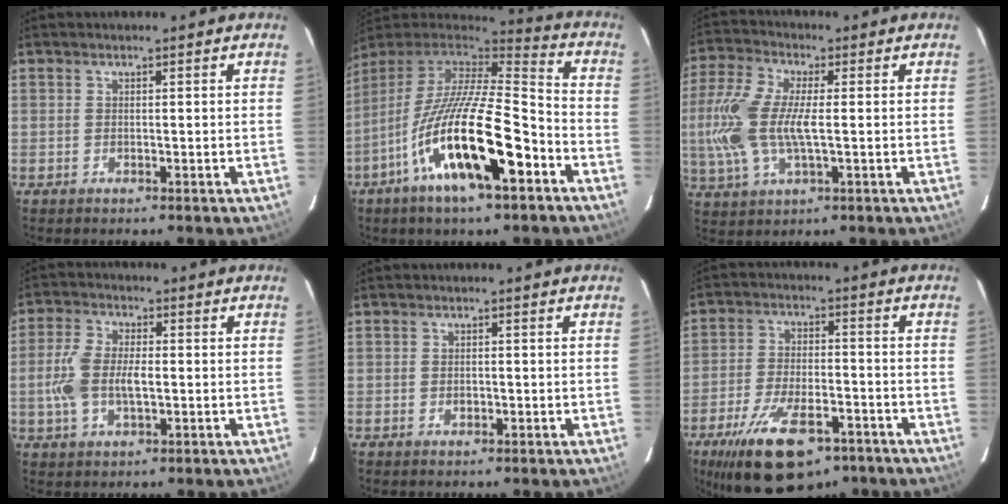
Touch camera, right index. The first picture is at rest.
{"total": 22.4, "force": [-9.9, 5.8, 19.2], "torque": [-0.344, -0.037, -0.180]}
{"total": 13.8, "force": [-0.4, 5.7, 12.6], "torque": [-0.277, 0.003, -0.008]}
{"total": 8.6, "force": [-0.9, 4.3, 7.4], "torque": [-0.157, 0.004, -0.017]}
{"total": 1.3, "force": [-0.3, 1.0, 0.8], "torque": [-0.013, 0.002, -0.005]}
{"total": 17.9, "force": [-11.3, 7.7, 11.5], "torque": [-0.228, -0.022, -0.180]}